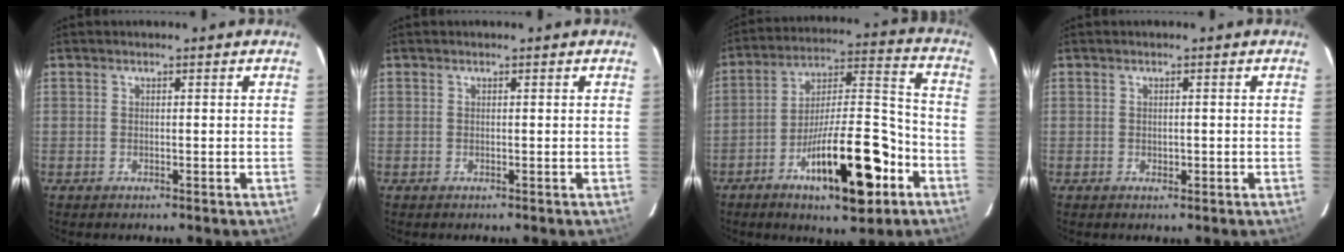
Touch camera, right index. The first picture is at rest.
{"total": 0.0}
{"total": 18.1, "force": [-8.4, 4.3, 15.4], "torque": [-0.249, 0.010, -0.125]}
{"total": 0.9, "force": [-0.2, 0.6, 0.6], "torque": [-0.008, 0.001, -0.001]}